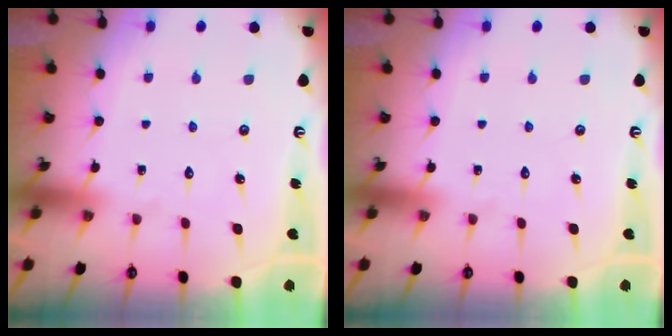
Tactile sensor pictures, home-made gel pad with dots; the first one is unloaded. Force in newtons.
{"total": 0.0}